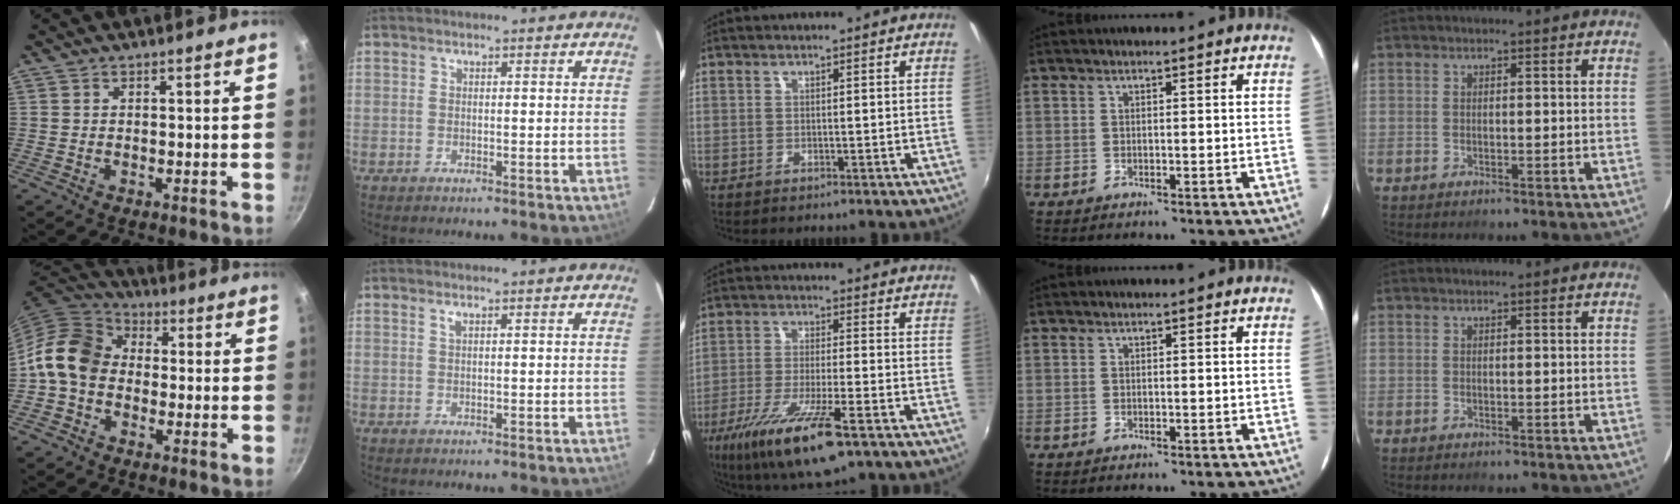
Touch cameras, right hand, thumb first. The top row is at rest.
{"thumb": {"total": 11.2, "force": [-0.8, 8.9, 6.7], "torque": [-0.096, 0.028, -0.040]}, "index": {"total": 0.7, "force": [0.4, 0.1, 0.5], "torque": [-0.010, 0.003, 0.008]}, "middle": {"total": 14.9, "force": [-8.6, 2.8, 11.8], "torque": [-0.235, -0.044, -0.154]}}